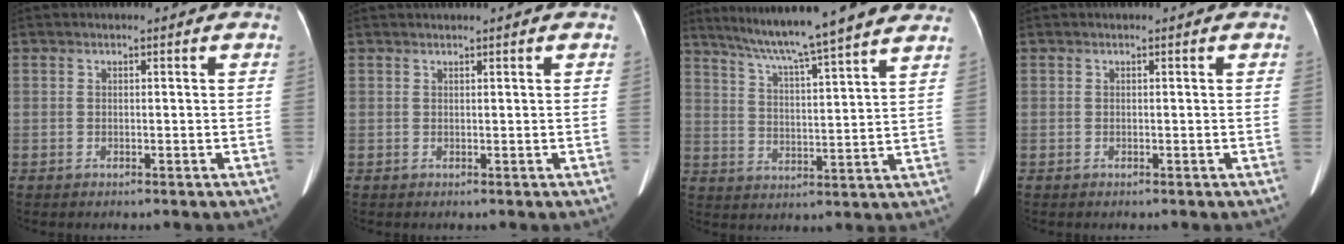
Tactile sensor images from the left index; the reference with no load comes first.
{"total": 0.8, "force": [0.7, -0.3, 0.2], "torque": [-0.011, 0.011, 0.021]}
{"total": 17.1, "force": [14.6, -1.0, 8.8], "torque": [-0.146, 0.008, 0.205]}
{"total": 0.0}